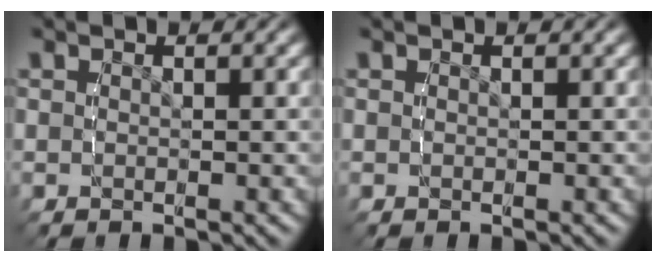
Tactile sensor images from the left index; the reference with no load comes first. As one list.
[{"total": 0.0}]